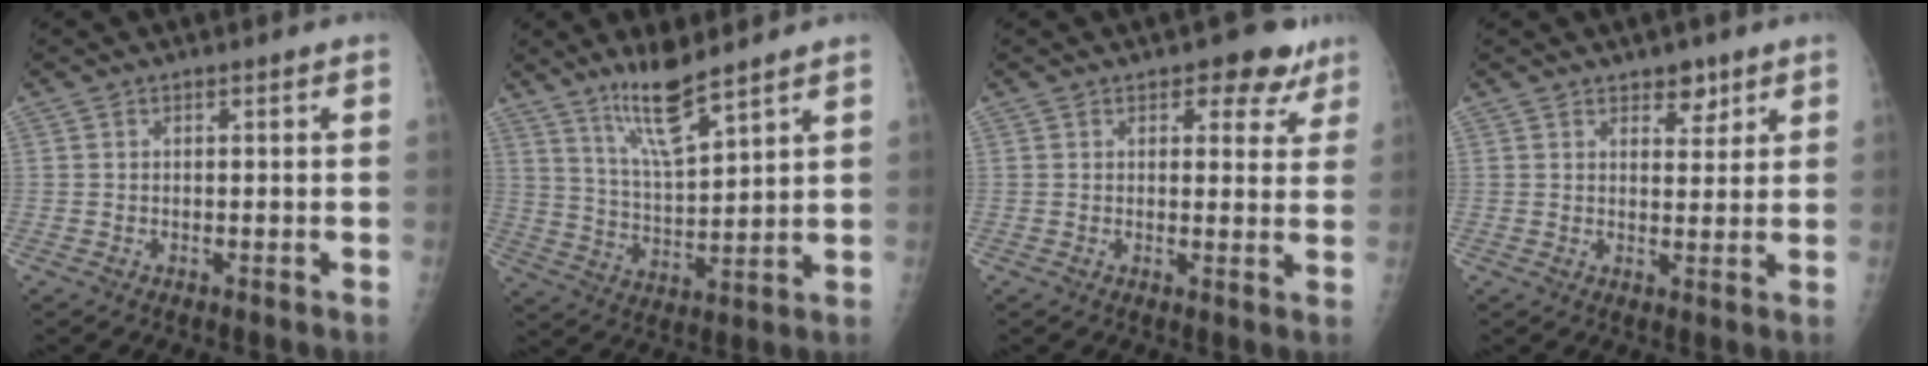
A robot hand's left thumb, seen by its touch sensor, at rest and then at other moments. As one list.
[{"total": 9.9, "force": [7.5, 1.3, 6.2], "torque": [-0.115, -0.058, 0.151]}, {"total": 6.3, "force": [3.8, 3.7, 3.4], "torque": [0.006, -0.012, 0.040]}, {"total": 3.8, "force": [2.5, 2.2, 1.8], "torque": [0.000, -0.015, 0.035]}]